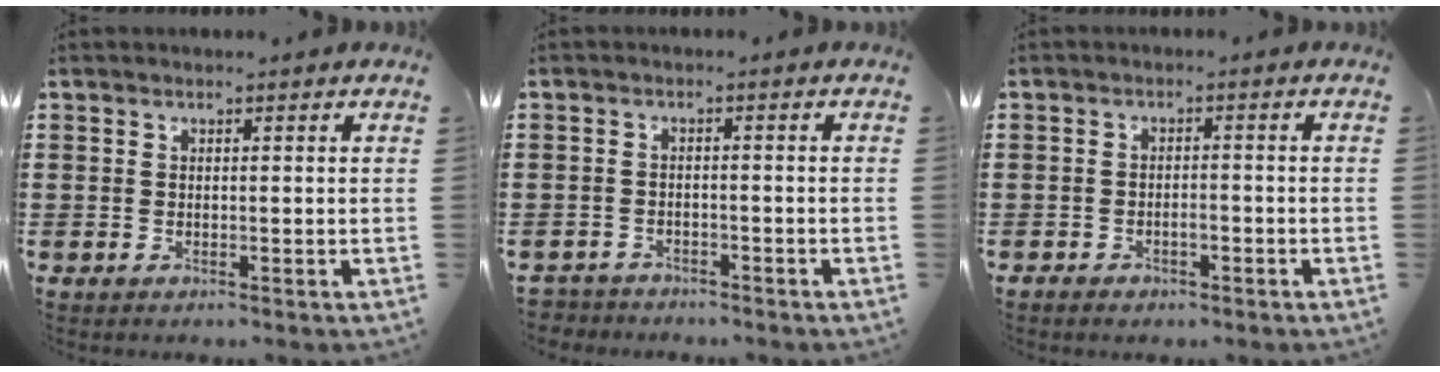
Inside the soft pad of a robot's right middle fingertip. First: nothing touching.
{"total": 2.3, "force": [-2.3, 0.4, -0.4], "torque": [0.000, 0.000, -0.052]}
{"total": 1.6, "force": [-1.2, 0.8, 0.7], "torque": [-0.017, -0.001, -0.026]}